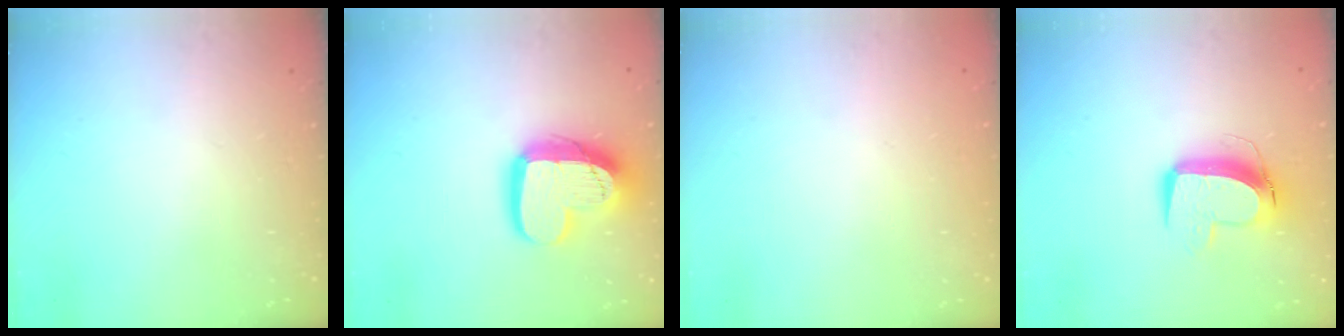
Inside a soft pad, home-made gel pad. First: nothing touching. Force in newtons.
{"total": 16.0, "press": 16.0, "slide": 1.4}
{"total": 0.0}
{"total": 11.1, "press": 11.0, "slide": 1.3}